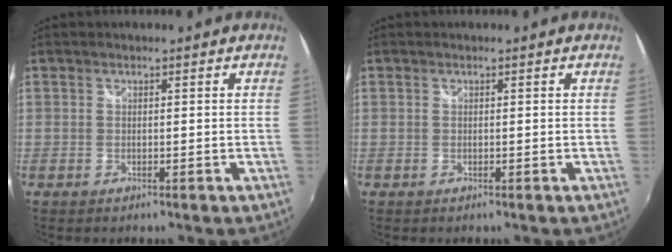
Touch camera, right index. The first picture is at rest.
{"total": 0.0}